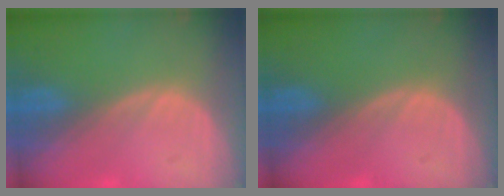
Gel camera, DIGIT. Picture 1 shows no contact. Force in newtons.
{"total": 0.0}